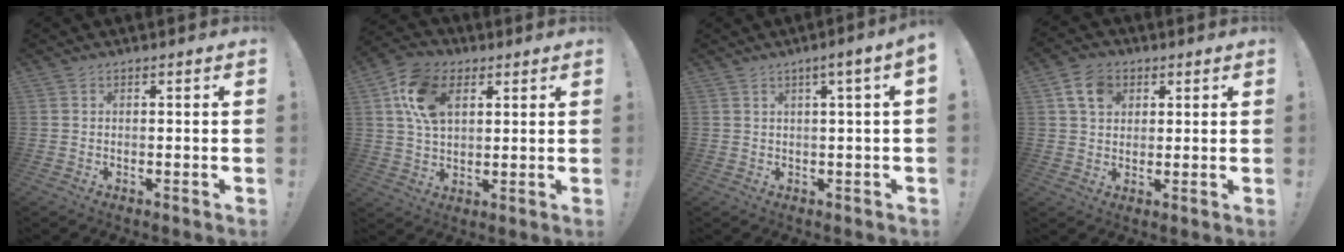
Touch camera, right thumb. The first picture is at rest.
{"total": 13.9, "force": [5.0, 9.2, 9.2], "torque": [-0.162, 0.000, 0.094]}
{"total": 4.1, "force": [1.2, -0.5, 3.9], "torque": [-0.062, -0.008, 0.016]}
{"total": 8.3, "force": [3.6, 6.1, 4.3], "torque": [-0.066, -0.003, 0.071]}